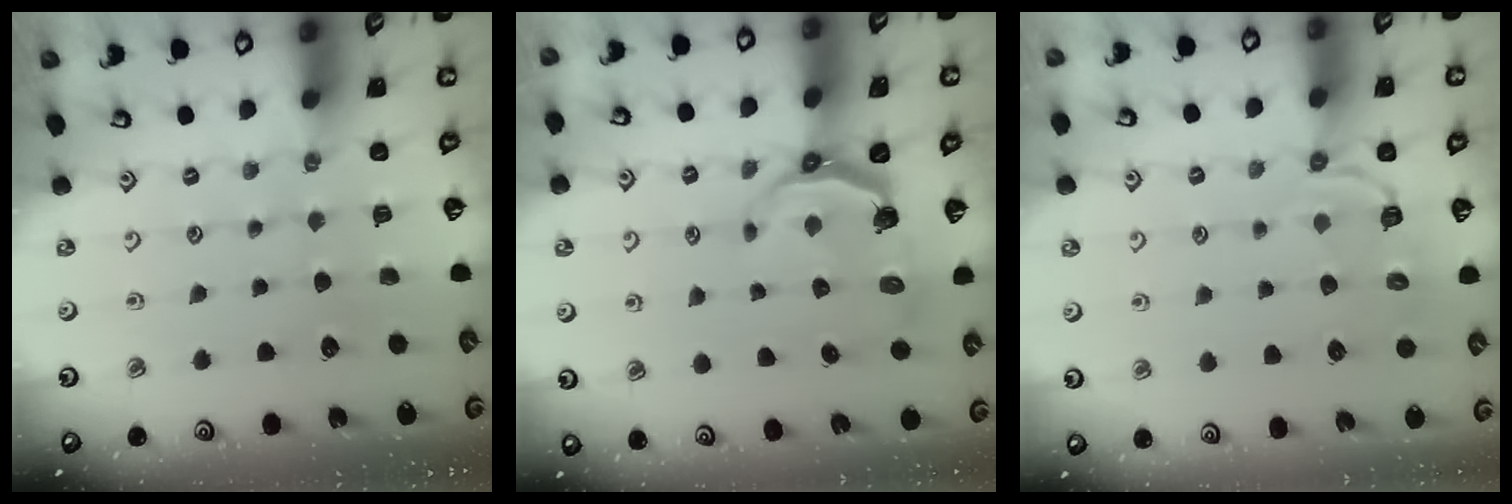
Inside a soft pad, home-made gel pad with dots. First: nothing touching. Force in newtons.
{"total": 4.9, "press": 3.2, "slide": 3.7}
{"total": 3.7, "press": 3.0, "slide": 2.1}